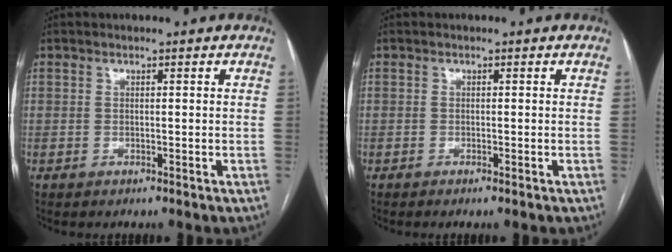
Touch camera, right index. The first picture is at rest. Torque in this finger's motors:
{"motor_torque": [0.00, 0.01, -0.02, 0.01]}